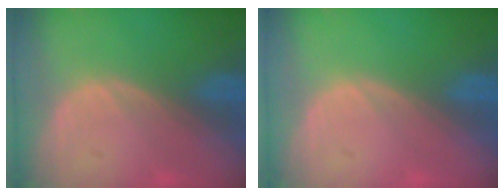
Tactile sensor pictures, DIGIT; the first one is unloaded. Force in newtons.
{"total": 0.0}